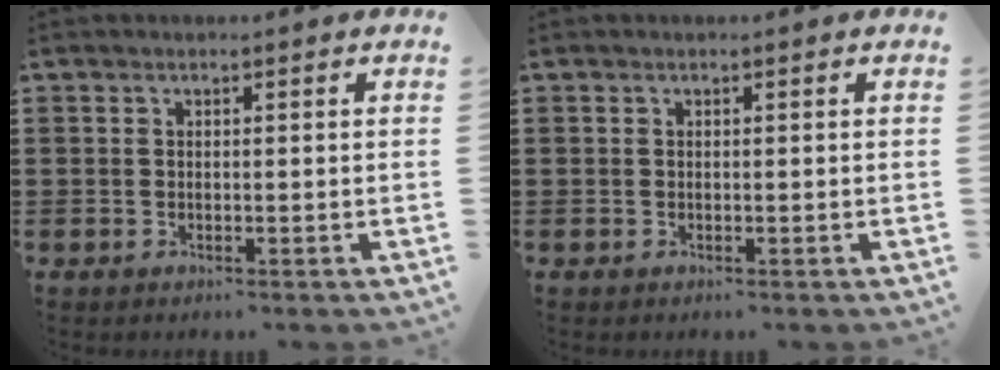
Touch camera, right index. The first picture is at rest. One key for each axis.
{"total": 0.0}